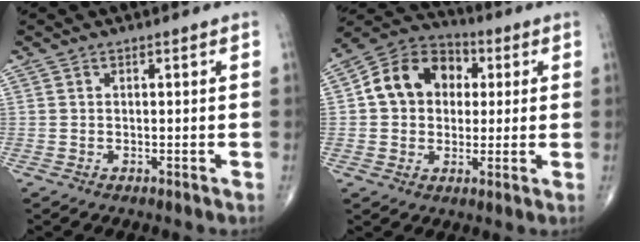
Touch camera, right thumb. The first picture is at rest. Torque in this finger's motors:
{"motor_torque": [-0.25, 0.63, 0.11, -0.09, 0.27]}